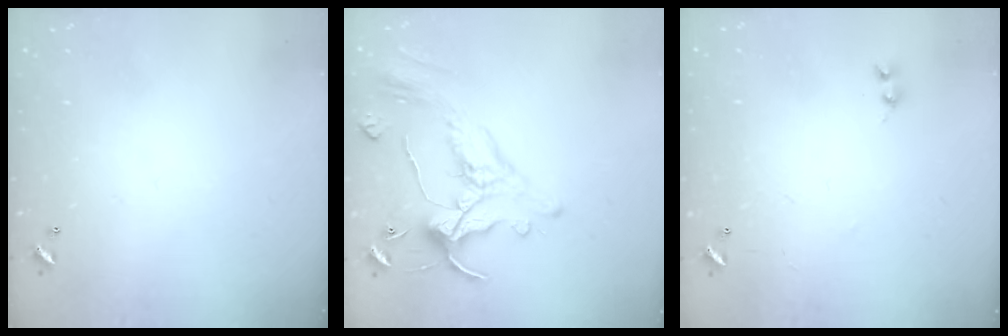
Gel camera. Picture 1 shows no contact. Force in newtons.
{"total": 2.5, "press": 2.2, "slide": 1.2}
{"total": 1.8, "press": 1.8, "slide": 0.3}